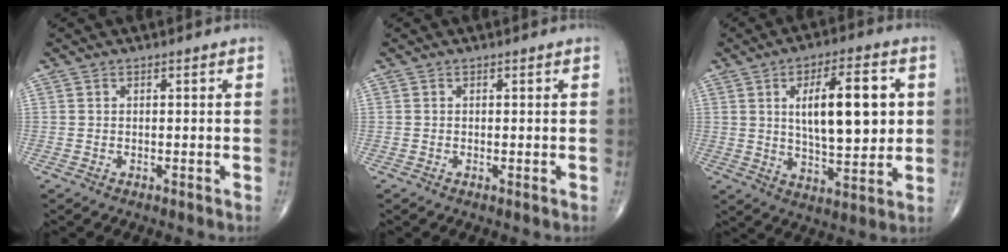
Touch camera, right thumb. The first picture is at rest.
{"total": 0.0}
{"total": 15.8, "force": [3.0, 6.2, 14.2], "torque": [-0.194, -0.014, 0.049]}